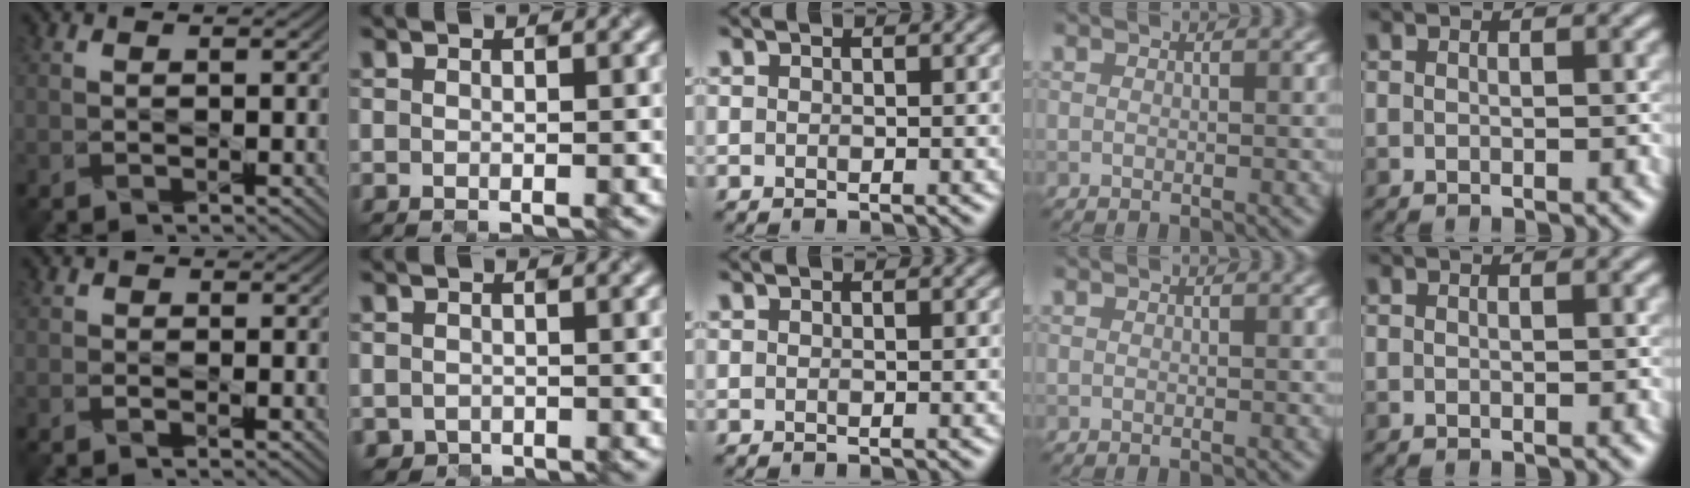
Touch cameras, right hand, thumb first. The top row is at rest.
{"thumb": {"total": 0.9, "force": [-0.7, 0.5, 0.3], "torque": [-0.003, -0.009, -0.014]}, "index": {"total": 0.7, "force": [-0.1, 0.4, -0.6], "torque": [0.008, -0.005, 0.003]}}